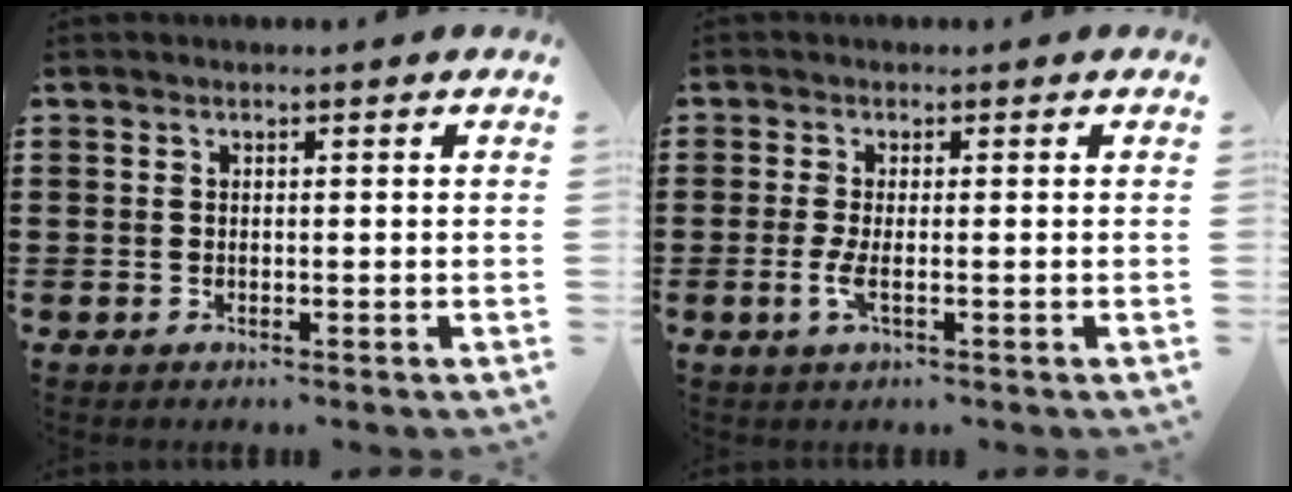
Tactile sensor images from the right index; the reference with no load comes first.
{"total": 2.7, "force": [-0.5, 0.4, 2.6], "torque": [-0.060, -0.009, -0.013]}